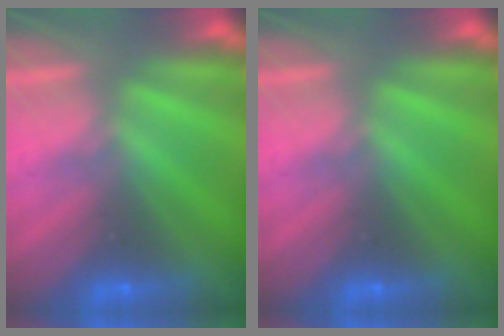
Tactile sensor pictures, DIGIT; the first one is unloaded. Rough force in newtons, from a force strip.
{"total": 0.0}